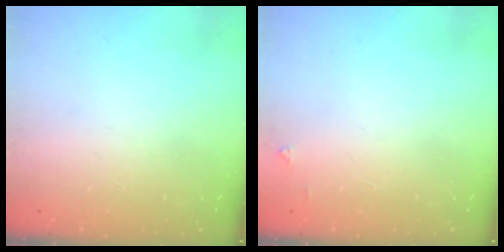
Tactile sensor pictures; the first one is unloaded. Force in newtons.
{"total": 3.8, "press": 3.8, "slide": 0.4}